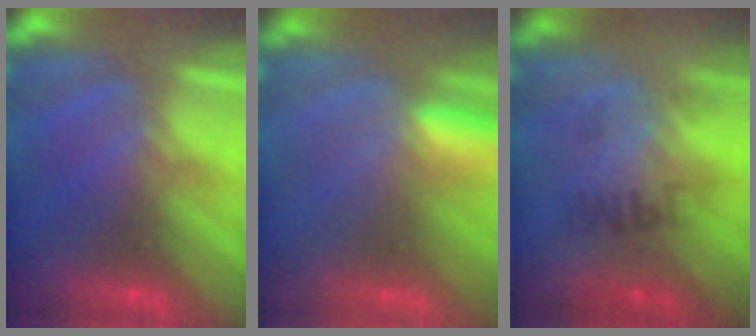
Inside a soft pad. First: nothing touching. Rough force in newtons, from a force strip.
{"total": 3.4}
{"total": 2.3}